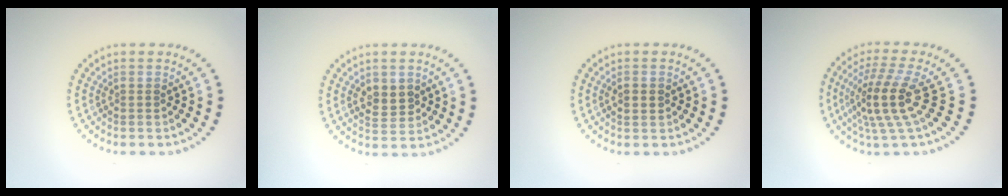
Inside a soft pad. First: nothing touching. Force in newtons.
{"total": 2.4, "press": 2.4, "slide": 0.3}
{"total": 1.9, "press": 1.9, "slide": 0.2}
{"total": 4.6, "press": 3.6, "slide": 3.0}